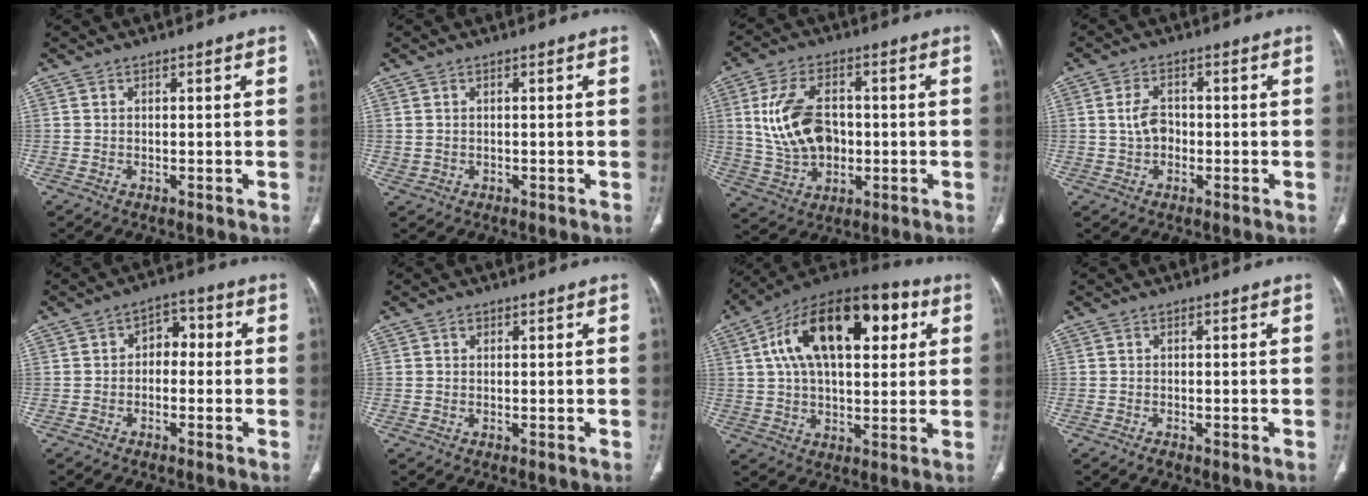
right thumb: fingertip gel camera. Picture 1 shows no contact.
{"total": 3.0, "force": [-0.2, 2.9, 0.8], "torque": [-0.010, 0.005, 0.007]}
{"total": 13.6, "force": [0.5, 9.1, 10.1], "torque": [-0.177, 0.009, 0.021]}
{"total": 4.3, "force": [-0.2, 3.1, 3.0], "torque": [-0.055, 0.013, -0.009]}
{"total": 4.9, "force": [-0.3, 3.5, 3.4], "torque": [-0.025, 0.024, -0.017]}
{"total": 0.7, "force": [0.3, 0.6, 0.2], "torque": [0.001, 0.000, 0.005]}
{"total": 24.4, "force": [7.3, 12.3, 19.8], "torque": [-0.310, 0.023, 0.108]}
{"total": 1.1, "force": [-0.5, 0.5, 0.8], "torque": [-0.014, -0.001, -0.008]}